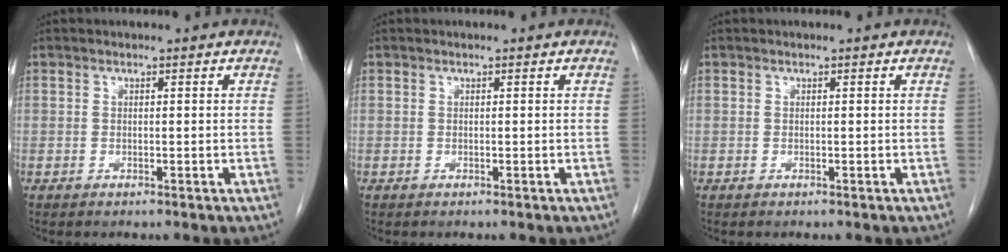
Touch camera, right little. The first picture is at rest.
{"total": 0.0}
{"total": 0.0}